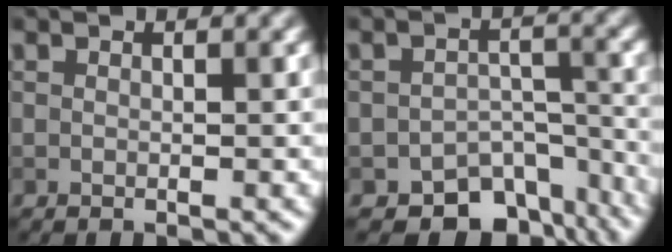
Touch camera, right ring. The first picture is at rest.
{"total": 7.3, "force": [-5.5, 4.2, 2.4], "torque": [-0.009, -0.011, -0.075]}